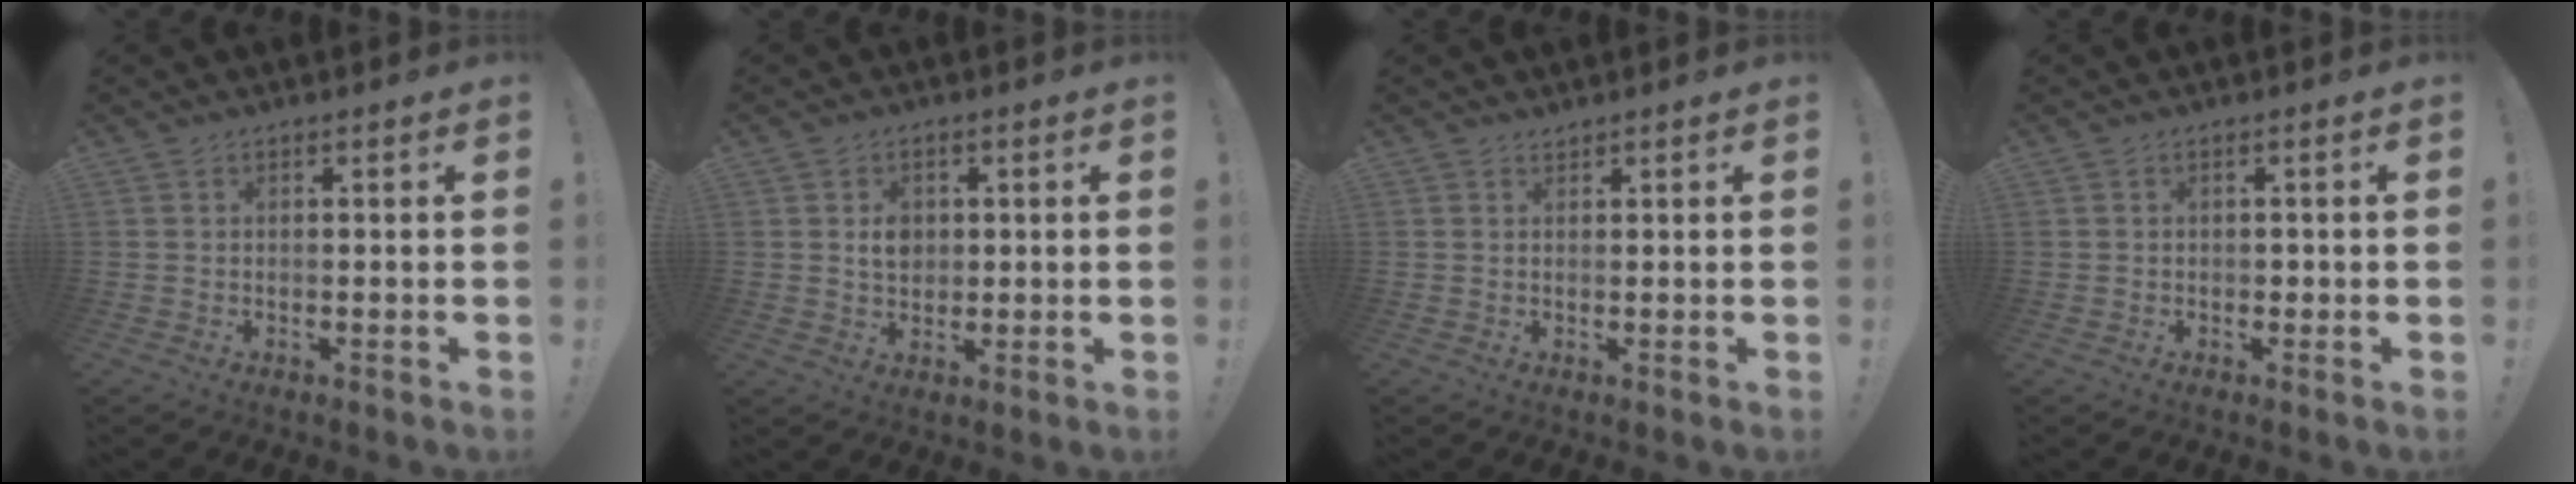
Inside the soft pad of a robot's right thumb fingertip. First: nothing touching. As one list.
[{"total": 4.6, "force": [0.7, 3.8, 2.5], "torque": [-0.028, -0.001, 0.009]}, {"total": 0.9, "force": [0.9, 0.2, 0.1], "torque": [-0.002, -0.002, 0.018]}, {"total": 0.9, "force": [-0.3, 0.7, 0.3], "torque": [-0.004, 0.004, -0.006]}]